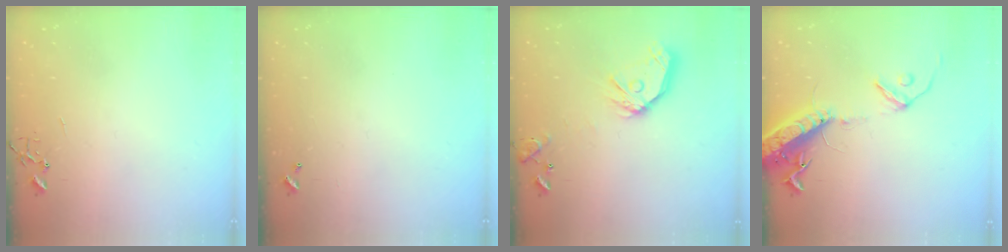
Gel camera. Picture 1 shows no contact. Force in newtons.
{"total": 0.0}
{"total": 15.3, "press": 15.1, "slide": 2.1}
{"total": 16.3, "press": 15.8, "slide": 4.0}